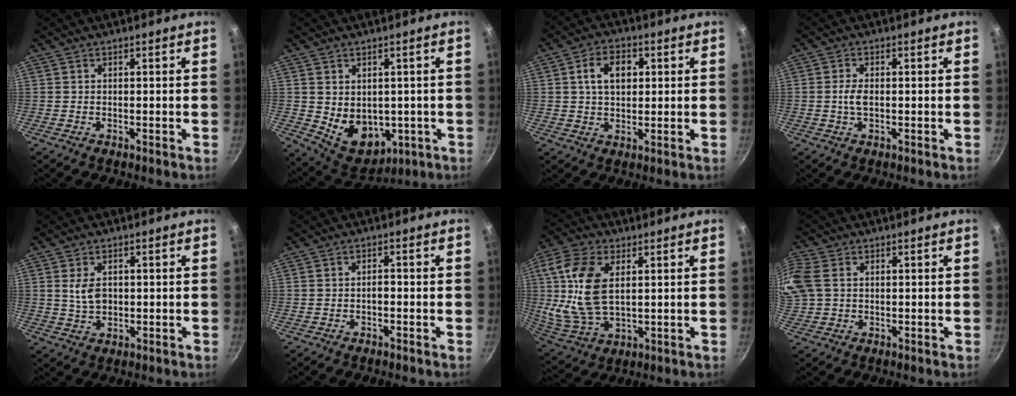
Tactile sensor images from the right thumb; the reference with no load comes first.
{"total": 10.6, "force": [-0.7, 7.9, 6.9], "torque": [-0.077, -0.018, 0.020]}
{"total": 7.7, "force": [1.8, 5.2, 5.4], "torque": [-0.070, 0.007, 0.026]}
{"total": 2.7, "force": [-0.2, 1.5, 2.3], "torque": [-0.043, 0.006, -0.005]}
{"total": 3.7, "force": [0.6, 2.5, 2.6], "torque": [-0.039, -0.001, 0.013]}
{"total": 1.3, "force": [-0.7, 0.7, 0.9], "torque": [-0.006, 0.014, -0.010]}
{"total": 16.2, "force": [3.2, 9.2, 12.9], "torque": [-0.257, -0.012, 0.064]}
{"total": 6.4, "force": [1.1, 4.8, 4.1], "torque": [-0.093, 0.009, 0.019]}